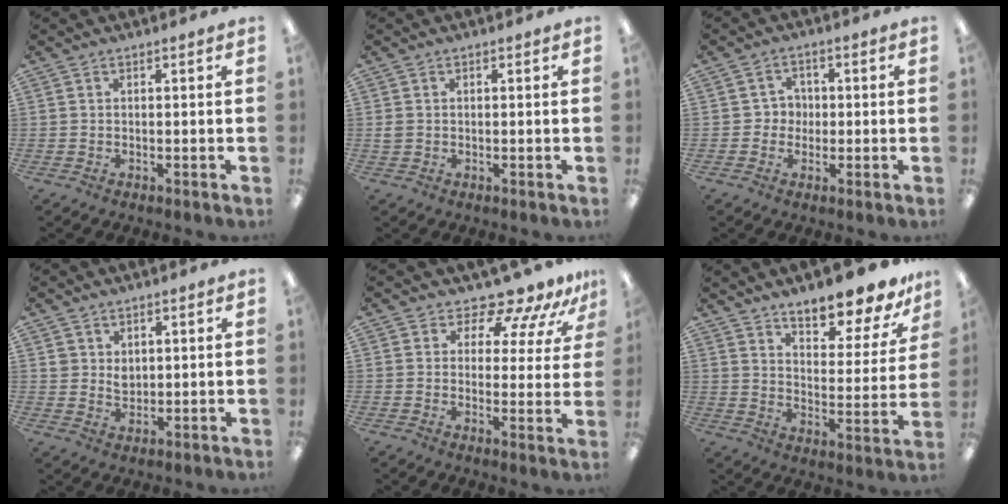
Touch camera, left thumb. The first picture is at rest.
{"total": 1.3, "force": [0.1, 1.2, 0.5], "torque": [-0.010, 0.005, 0.001]}
{"total": 3.8, "force": [-0.4, 3.7, 0.8], "torque": [-0.024, 0.012, -0.010]}
{"total": 3.2, "force": [1.7, 2.6, 0.7], "torque": [-0.006, -0.003, 0.030]}
{"total": 10.0, "force": [8.9, 3.2, 3.3], "torque": [-0.049, -0.078, 0.158]}
{"total": 12.1, "force": [10.8, 2.6, 4.7], "torque": [-0.057, -0.086, 0.186]}